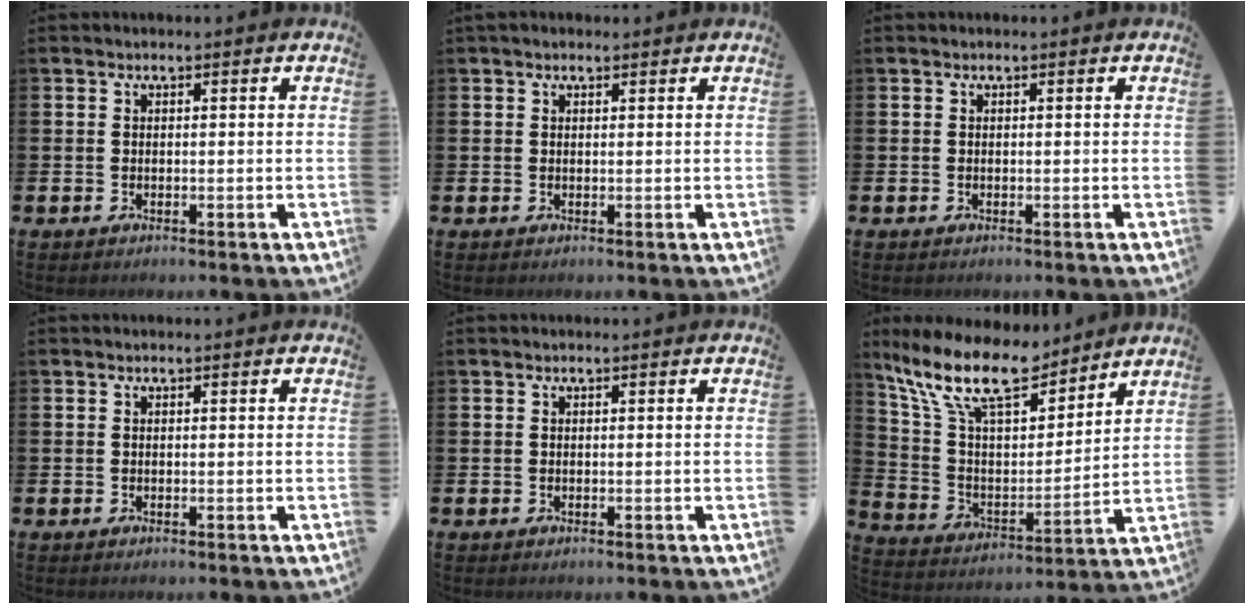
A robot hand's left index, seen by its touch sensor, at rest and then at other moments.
{"total": 0.9, "force": [0.8, 0.5, 0.2], "torque": [0.004, 0.002, 0.011]}
{"total": 0.0}
{"total": 0.0}
{"total": 0.0}
{"total": 13.4, "force": [11.0, 4.2, 6.4], "torque": [-0.167, -0.058, 0.197]}